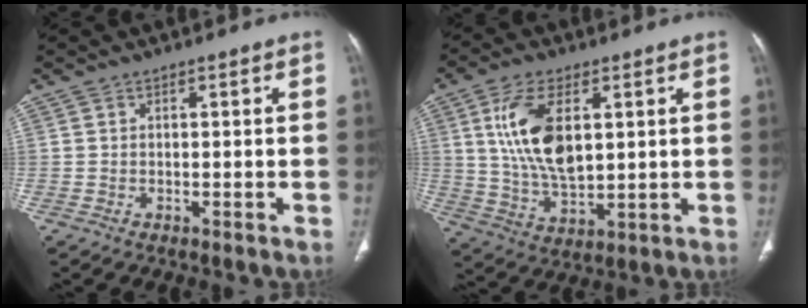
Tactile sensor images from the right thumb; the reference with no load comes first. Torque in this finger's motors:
{"motor_torque": [0.96, 2.29, 1.68, 0.63, 0.47]}